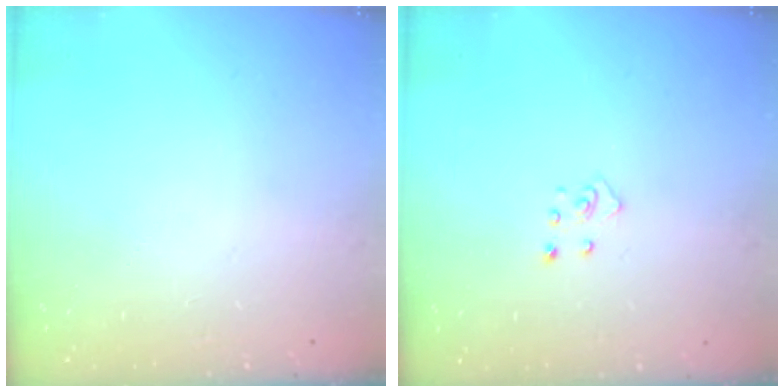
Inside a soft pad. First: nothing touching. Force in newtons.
{"total": 2.8, "press": 2.8, "slide": 0.3}